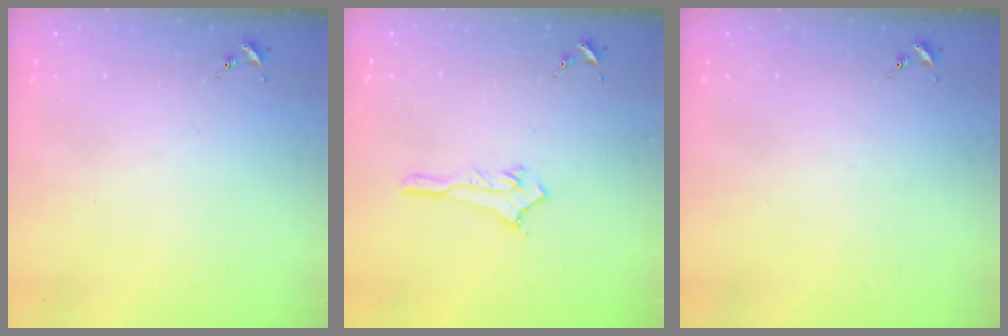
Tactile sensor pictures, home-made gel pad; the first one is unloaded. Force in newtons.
{"total": 5.3, "press": 5.3, "slide": 0.4}
{"total": 0.0}